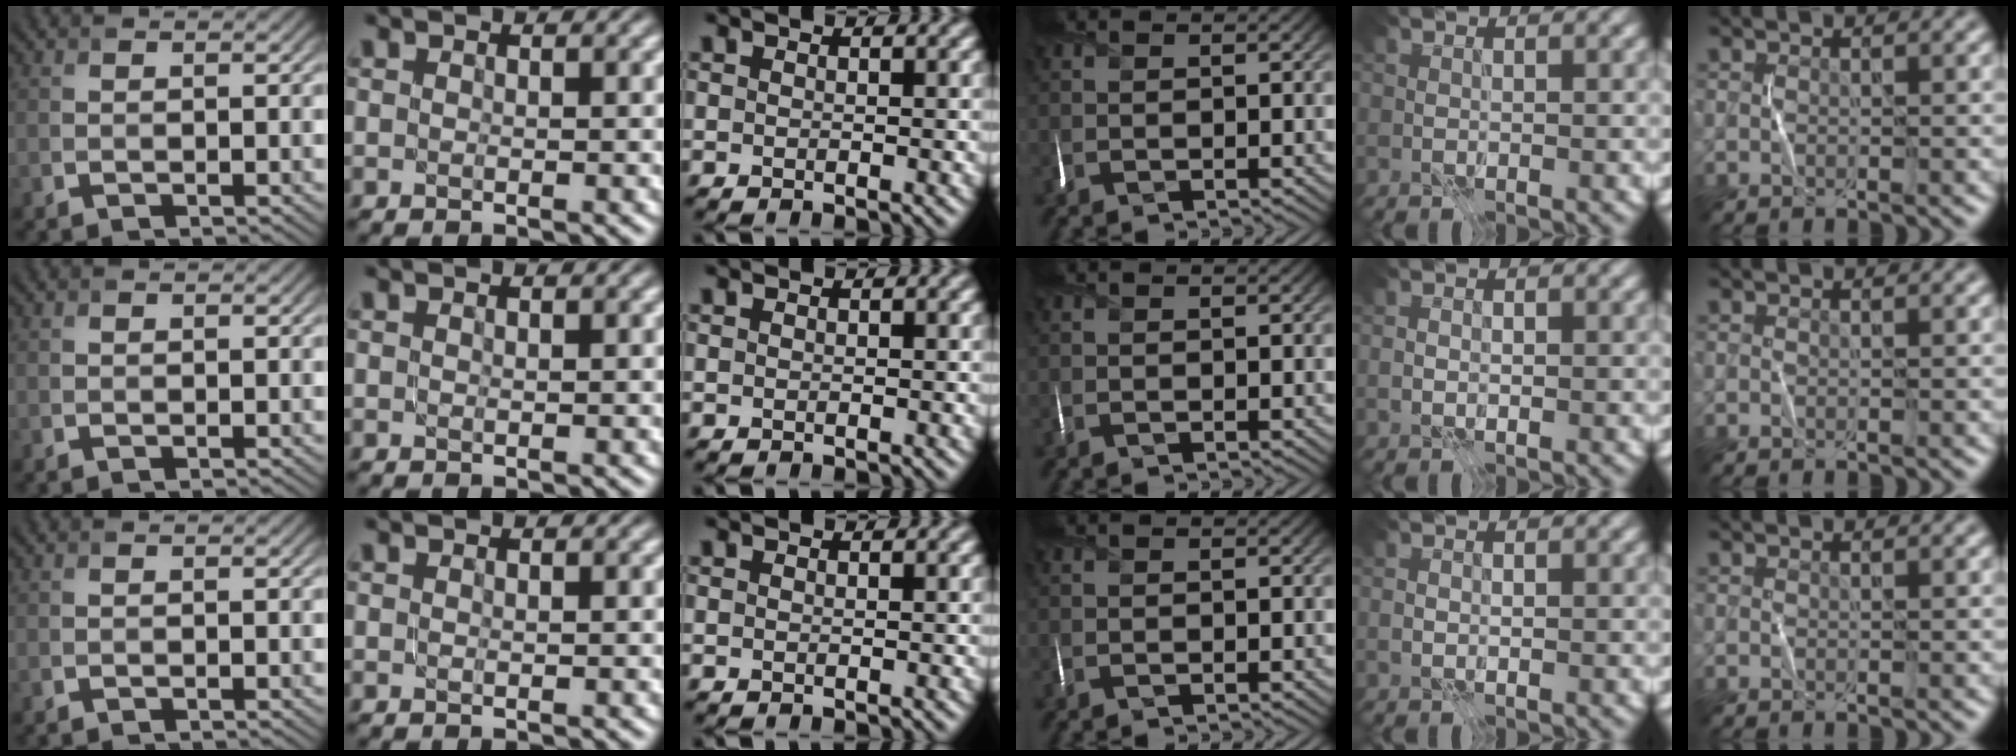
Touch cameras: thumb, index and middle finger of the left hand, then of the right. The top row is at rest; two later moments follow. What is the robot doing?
{"motion": "fold", "object": "scarf"}